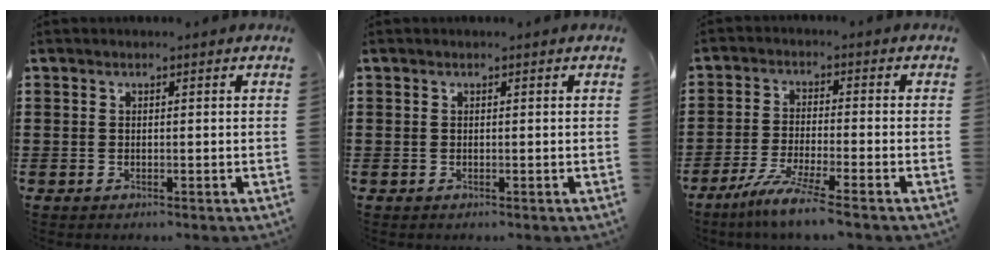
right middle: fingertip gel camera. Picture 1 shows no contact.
{"total": 0.0}
{"total": 6.1, "force": [-4.9, -0.4, 3.6], "torque": [-0.077, -0.019, -0.091]}